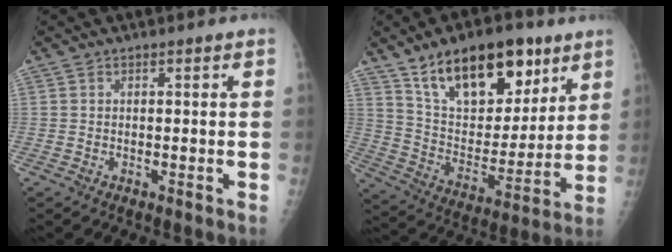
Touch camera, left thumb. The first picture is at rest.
{"total": 21.7, "force": [13.1, 11.0, 13.4], "torque": [-0.168, -0.054, 0.229]}